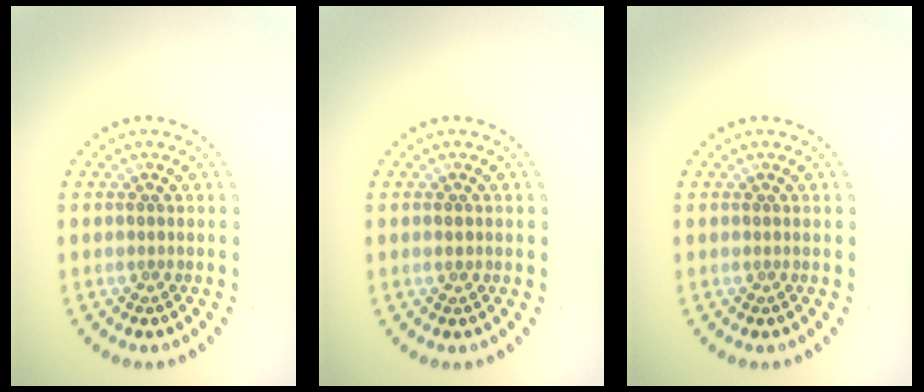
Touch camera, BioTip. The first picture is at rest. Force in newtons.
{"total": 1.0, "press": 1.0, "slide": 0.0}
{"total": 0.0}